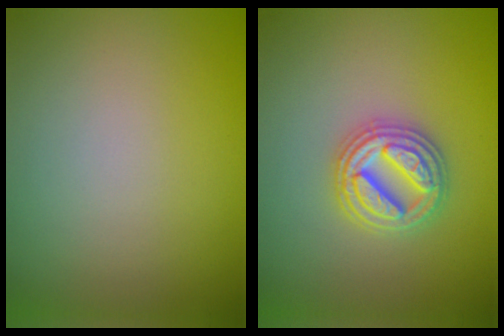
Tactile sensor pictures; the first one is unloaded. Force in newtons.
{"total": 4.7, "press": 4.6, "slide": 0.8}